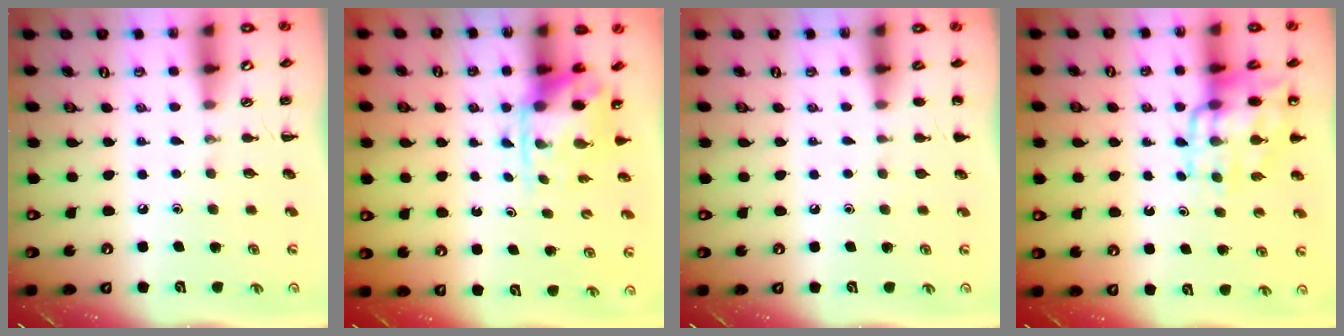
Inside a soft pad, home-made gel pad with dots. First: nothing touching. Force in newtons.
{"total": 3.7, "press": 3.7, "slide": 0.8}
{"total": 1.1, "press": 1.0, "slide": 0.2}
{"total": 13.0, "press": 12.6, "slide": 2.9}